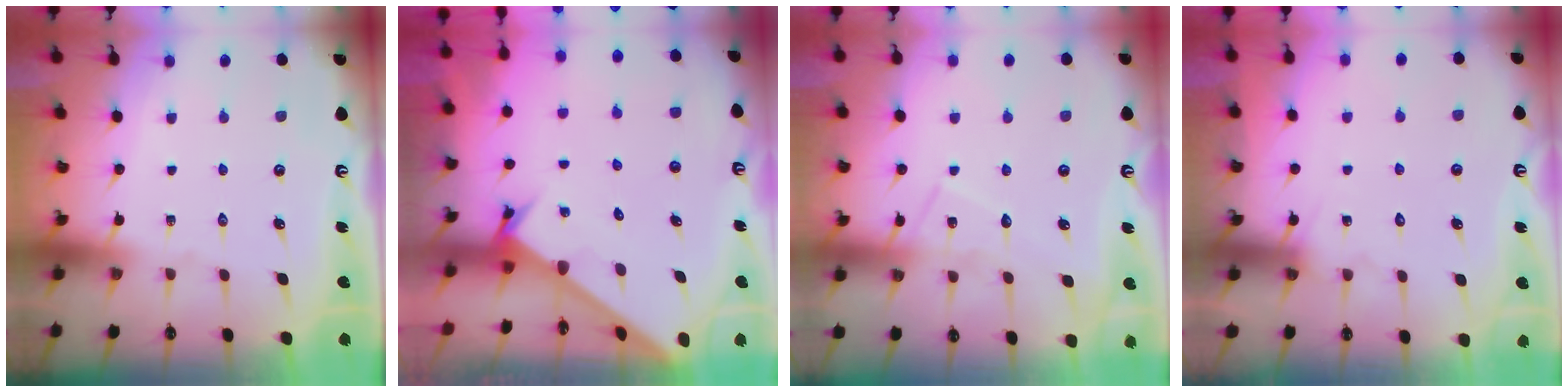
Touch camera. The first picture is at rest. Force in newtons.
{"total": 2.7, "press": 2.7, "slide": 0.2}
{"total": 8.6, "press": 8.5, "slide": 0.8}
{"total": 4.7, "press": 4.7, "slide": 0.4}